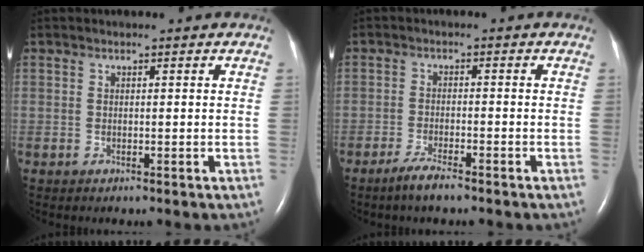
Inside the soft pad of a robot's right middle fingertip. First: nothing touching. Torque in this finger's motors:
{"motor_torque": [0.46, -0.33, 0.04, 0.02]}